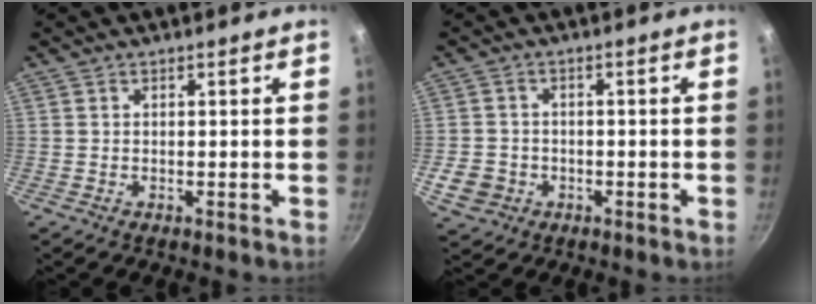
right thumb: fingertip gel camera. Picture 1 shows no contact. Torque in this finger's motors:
{"motor_torque": [-0.06, -0.18, 0.34, 0.00, -0.03]}